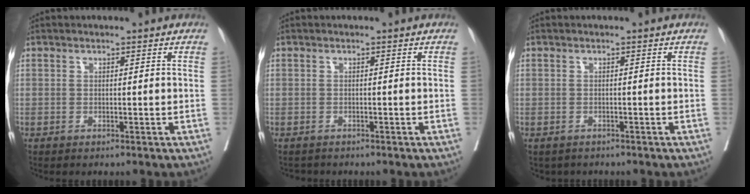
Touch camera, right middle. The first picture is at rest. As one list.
[{"total": 1.2, "force": [-1.2, 0.4, 0.0], "torque": [-0.011, -0.005, -0.020]}, {"total": 2.2, "force": [-1.8, 1.2, 0.5], "torque": [-0.017, -0.004, -0.023]}]